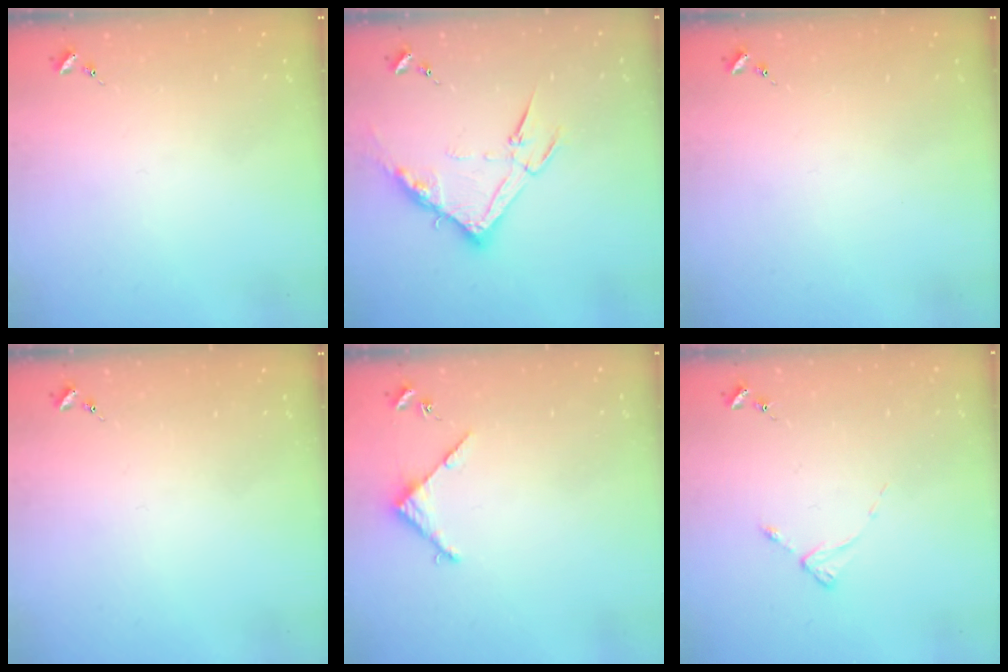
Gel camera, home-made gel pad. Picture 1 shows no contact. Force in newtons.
{"total": 13.9, "press": 13.8, "slide": 0.9}
{"total": 0.0}
{"total": 0.0}
{"total": 3.4, "press": 3.4, "slide": 0.4}
{"total": 2.4, "press": 2.4, "slide": 0.3}